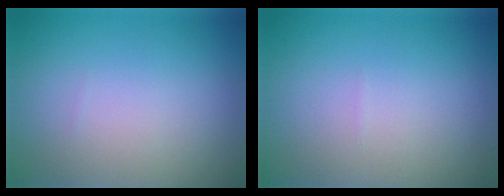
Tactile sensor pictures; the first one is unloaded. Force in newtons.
{"total": 0.0}